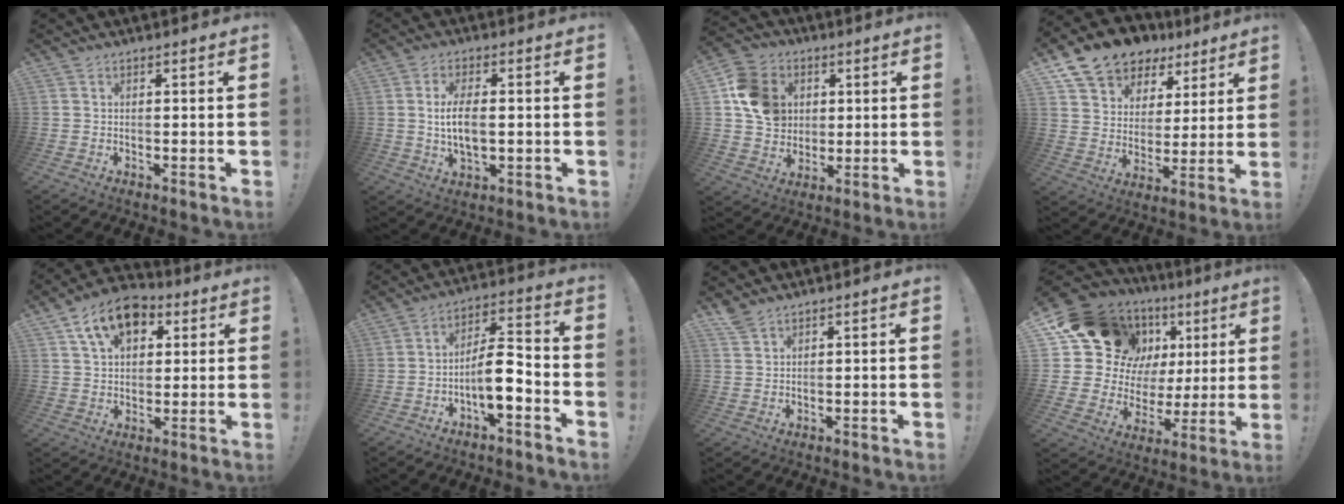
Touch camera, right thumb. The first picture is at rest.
{"total": 8.4, "force": [0.0, 4.0, 7.4], "torque": [-0.130, -0.005, -0.002]}
{"total": 13.9, "force": [3.2, 11.8, 6.6], "torque": [-0.096, 0.001, 0.068]}
{"total": 13.1, "force": [9.8, 7.9, 3.6], "torque": [-0.067, -0.074, 0.183]}
{"total": 13.5, "force": [6.4, 9.0, 7.8], "torque": [-0.122, -0.015, 0.119]}
{"total": 11.3, "force": [-3.7, 3.7, 10.0], "torque": [-0.165, 0.016, -0.066]}
{"total": 3.1, "force": [2.6, 1.1, 1.2], "torque": [-0.024, -0.014, 0.051]}
{"total": 19.1, "force": [10.6, 12.5, 9.7], "torque": [-0.149, -0.065, 0.216]}